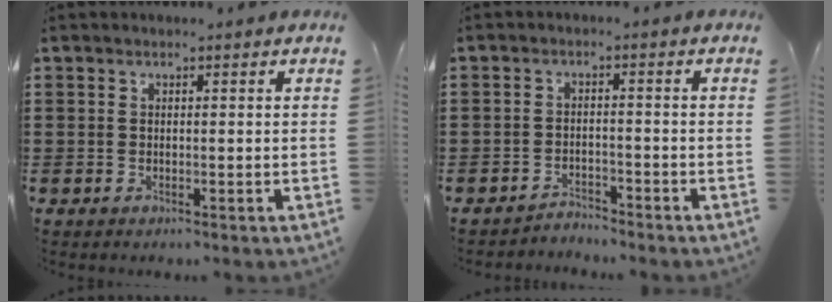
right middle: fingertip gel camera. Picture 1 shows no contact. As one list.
[{"total": 2.5, "force": [-2.5, 0.2, -0.1], "torque": [-0.007, 0.001, -0.055]}]